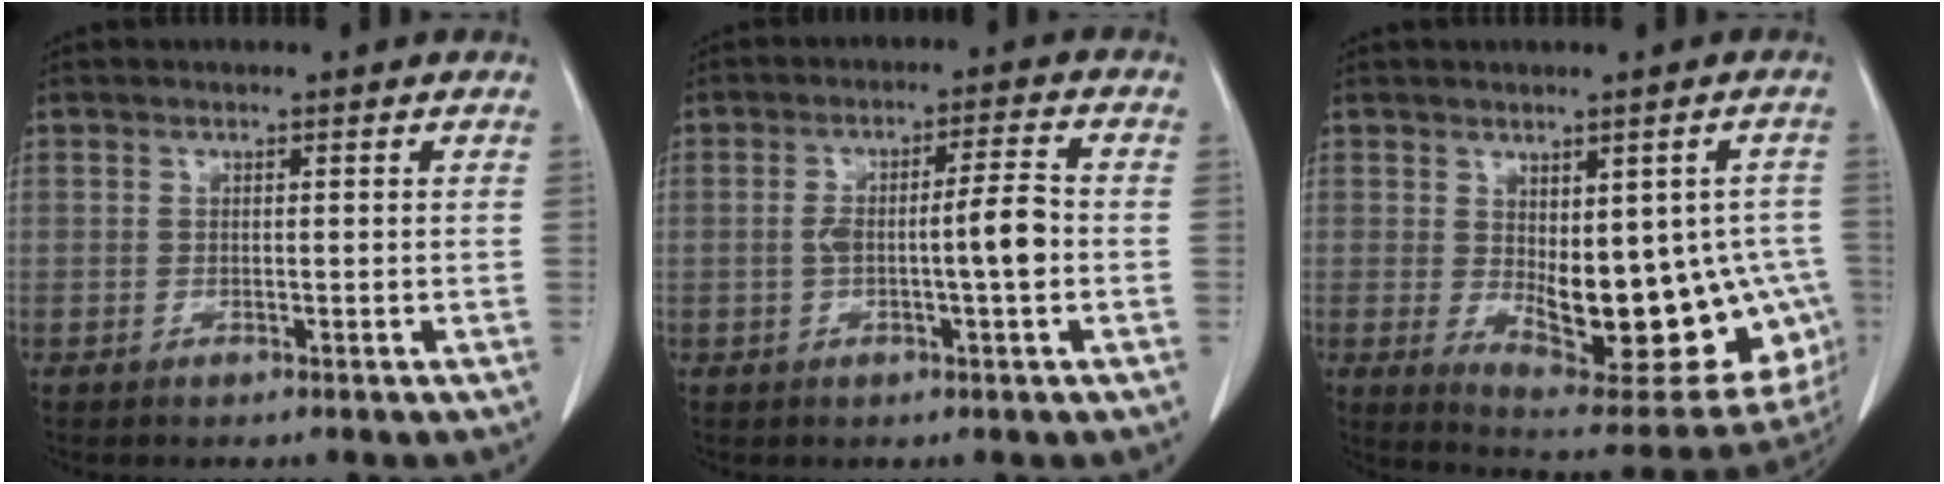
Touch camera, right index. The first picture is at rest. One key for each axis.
{"total": 6.3, "fx": -1.0, "fy": 0.4, "fz": 6.2, "tx": -0.112, "ty": 0.013, "tz": -0.016}
{"total": 20.2, "fx": -3.2, "fy": 8.6, "fz": 18.0, "tx": -0.170, "ty": 0.003, "tz": -0.014}